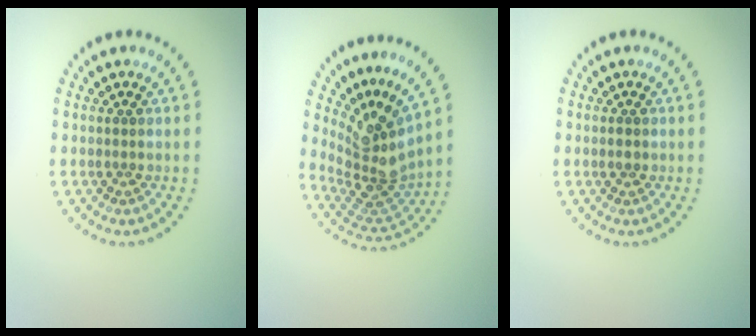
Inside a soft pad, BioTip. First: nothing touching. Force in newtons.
{"total": 4.7, "press": 3.1, "slide": 3.6}
{"total": 1.0, "press": 1.0, "slide": 0.1}